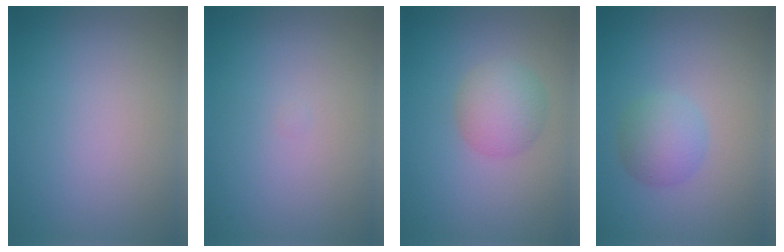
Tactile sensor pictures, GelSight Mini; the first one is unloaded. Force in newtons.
{"total": 0.0}
{"total": 3.3, "press": 3.3, "slide": 0.0}
{"total": 2.8, "press": 2.8, "slide": 0.1}